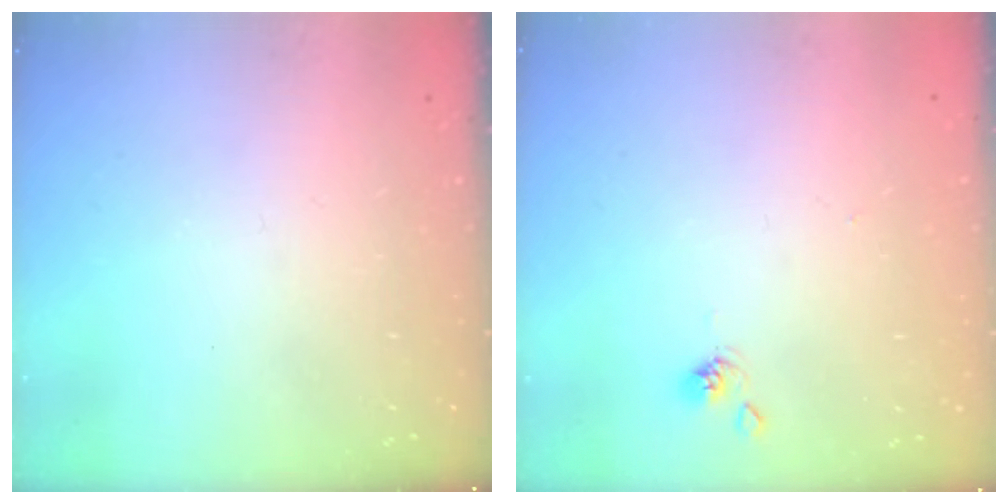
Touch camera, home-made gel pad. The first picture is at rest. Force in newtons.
{"total": 2.4, "press": 2.4, "slide": 0.2}